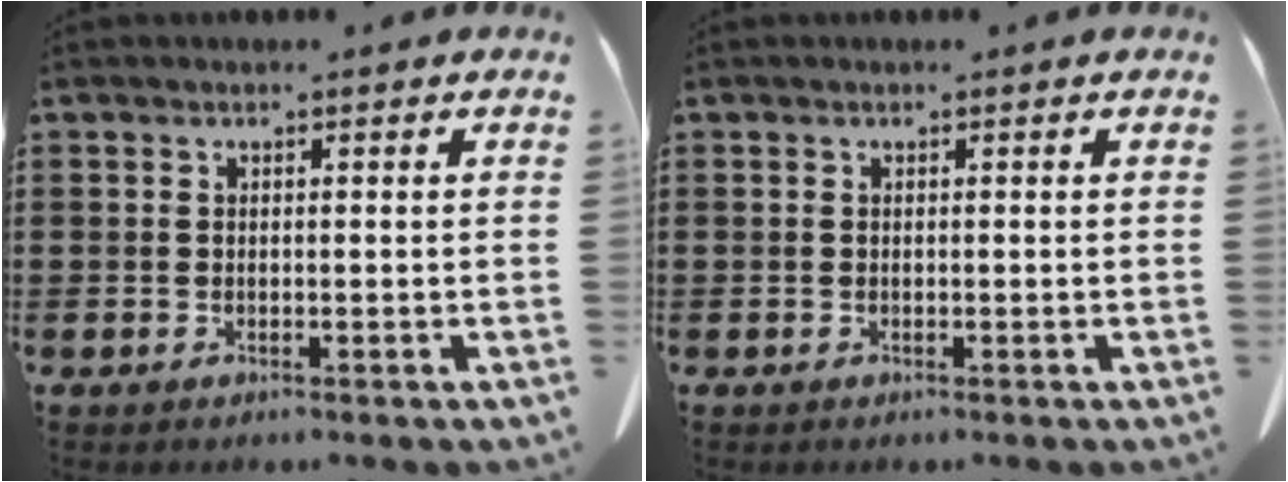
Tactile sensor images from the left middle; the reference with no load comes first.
{"total": 0.0}